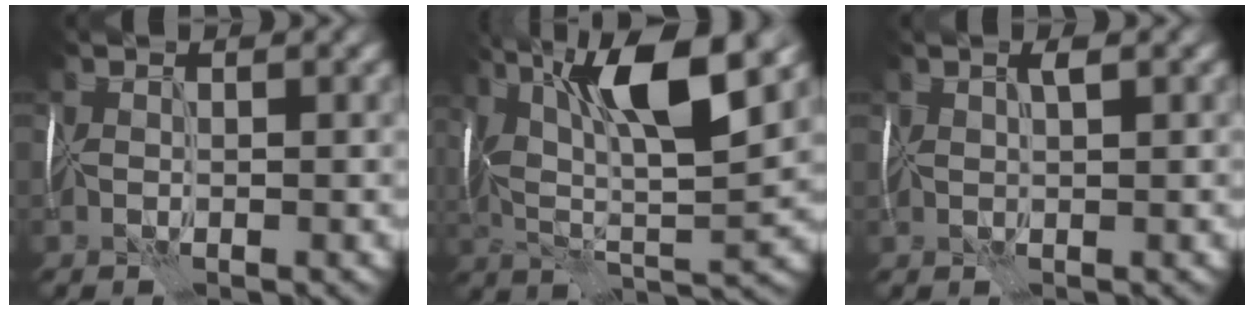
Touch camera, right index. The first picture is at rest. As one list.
[{"total": 11.2, "force": [4.5, 3.4, 9.7], "torque": [-0.180, 0.010, 0.074]}, {"total": 1.0, "force": [0.5, -0.1, 0.8], "torque": [-0.017, 0.003, 0.006]}]